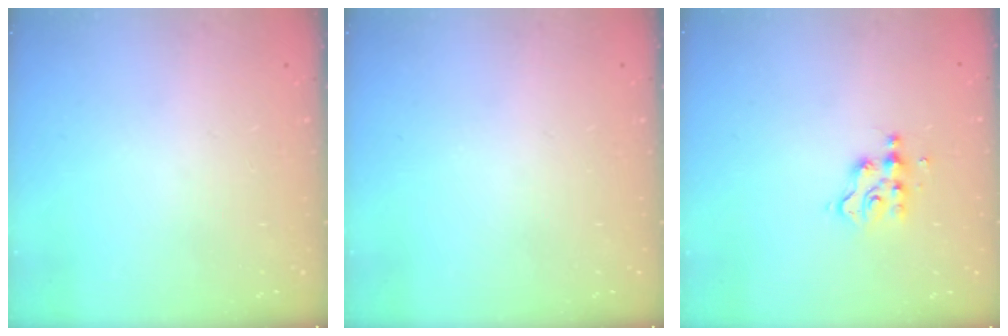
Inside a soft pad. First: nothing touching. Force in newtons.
{"total": 0.0}
{"total": 4.8, "press": 4.7, "slide": 0.4}